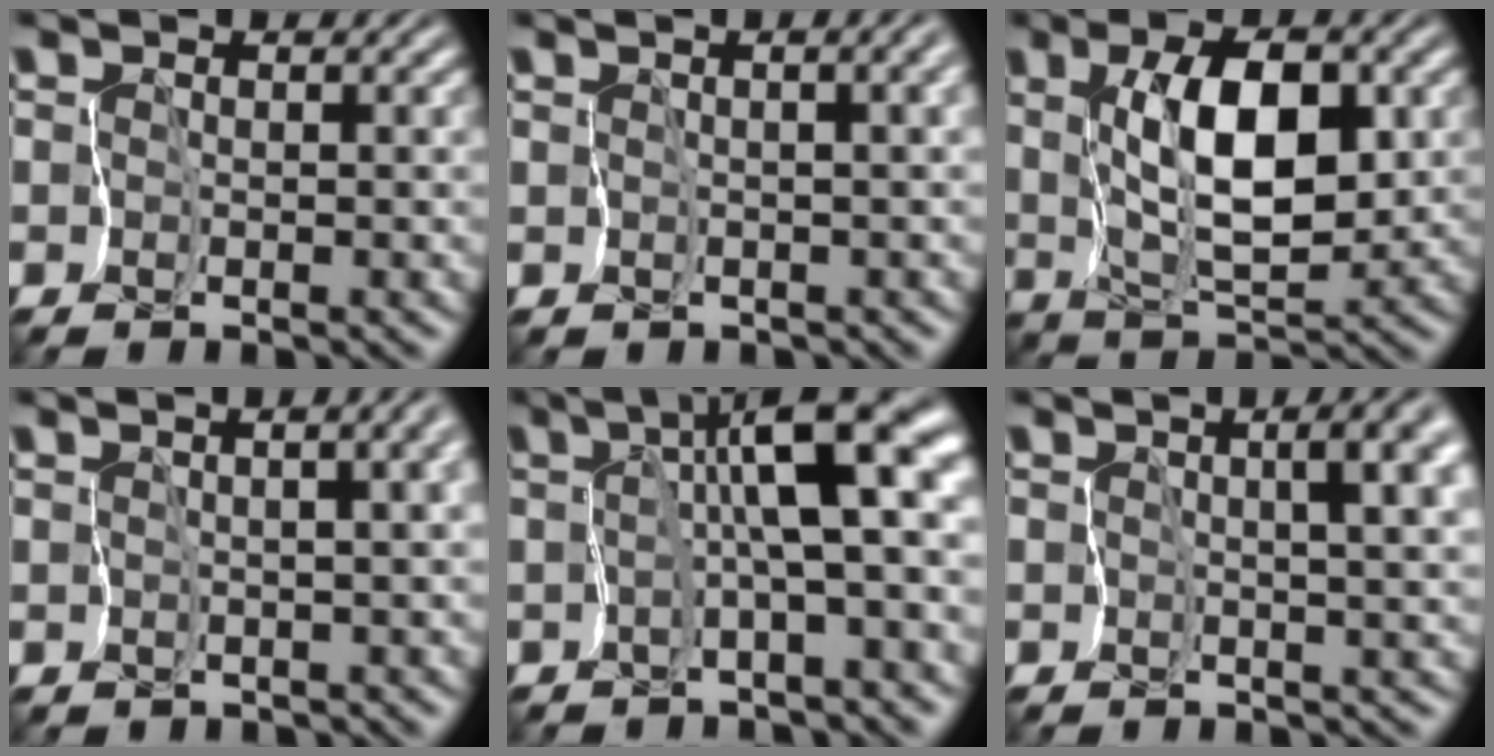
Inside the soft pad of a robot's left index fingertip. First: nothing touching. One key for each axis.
{"total": 4.2, "fx": 0.5, "fy": 2.4, "fz": 3.4, "tx": -0.025, "ty": 0.002, "tz": 0.009}
{"total": 6.7, "fx": 2.0, "fy": 2.7, "fz": 5.8, "tx": -0.105, "ty": 0.001, "tz": 0.047}
{"total": 6.0, "fx": 0.5, "fy": 3.4, "fz": 4.9, "tx": -0.029, "ty": 0.004, "tz": 0.009}
{"total": 8.9, "fx": 0.6, "fy": 1.6, "fz": 8.8, "tx": -0.134, "ty": 0.030, "tz": -0.002}
{"total": 6.2, "fx": 1.0, "fy": 2.1, "fz": 5.7, "tx": -0.073, "ty": 0.004, "tz": 0.019}